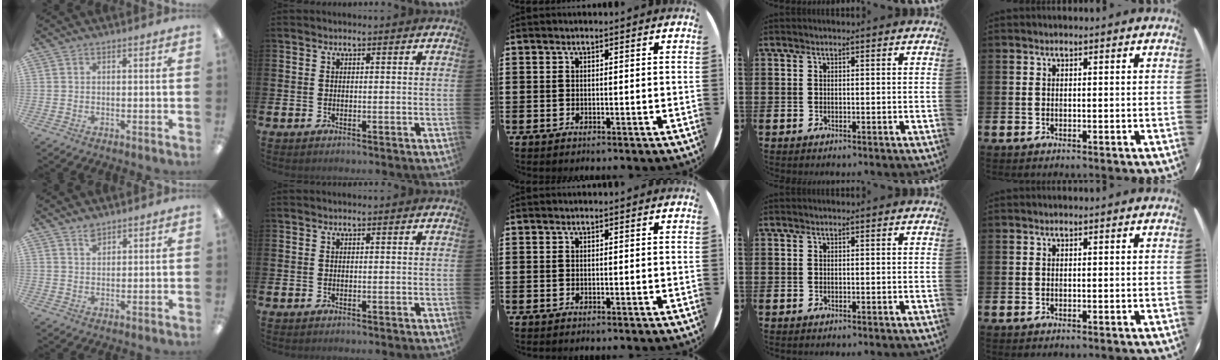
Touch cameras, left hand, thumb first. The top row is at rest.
{"thumb": {"total": 2.8, "force": [2.3, 1.2, 0.9], "torque": [-0.013, -0.008, 0.043]}}